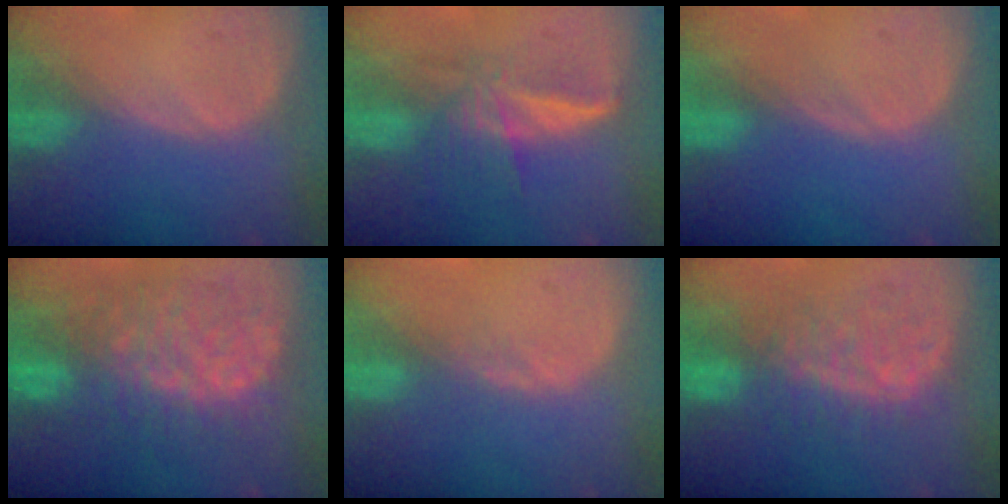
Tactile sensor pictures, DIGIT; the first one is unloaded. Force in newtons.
{"total": 6.0, "press": 5.5, "slide": 2.4}
{"total": 0.0}
{"total": 12.2, "press": 12.2, "slide": 1.4}
{"total": 1.3, "press": 1.1, "slide": 0.7}
{"total": 8.5, "press": 8.4, "slide": 0.9}